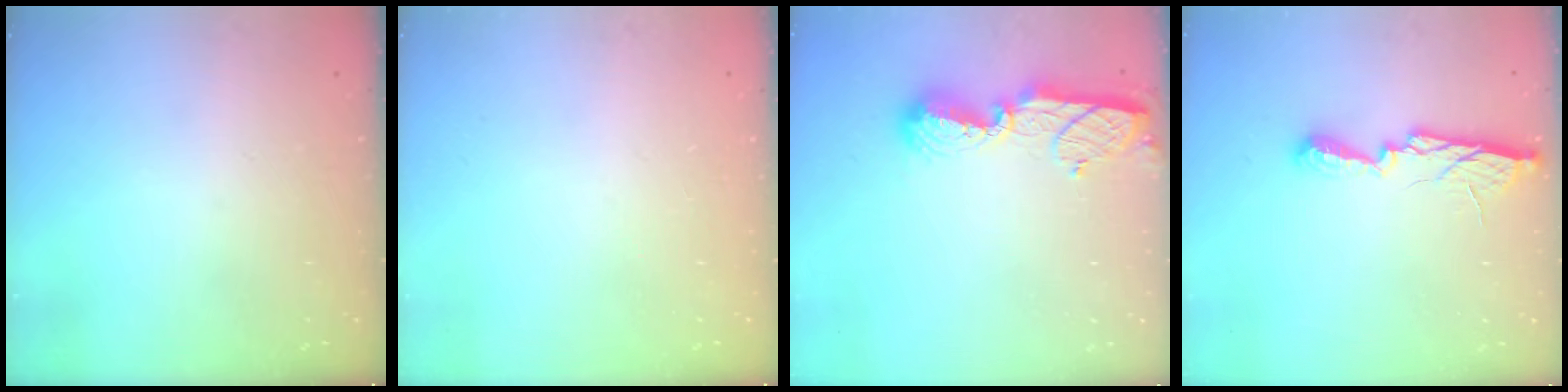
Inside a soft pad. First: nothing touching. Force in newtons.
{"total": 0.0}
{"total": 10.0, "press": 10.0, "slide": 0.9}
{"total": 9.7, "press": 9.7, "slide": 0.9}